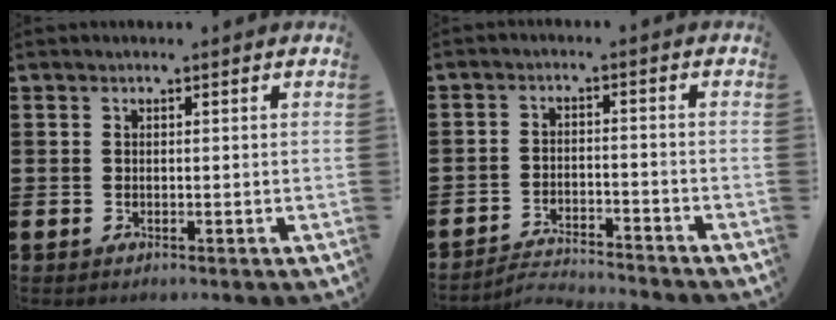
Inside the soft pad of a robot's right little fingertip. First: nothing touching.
{"total": 3.2, "force": [-3.2, 0.0, 0.1], "torque": [-0.006, 0.002, -0.068]}